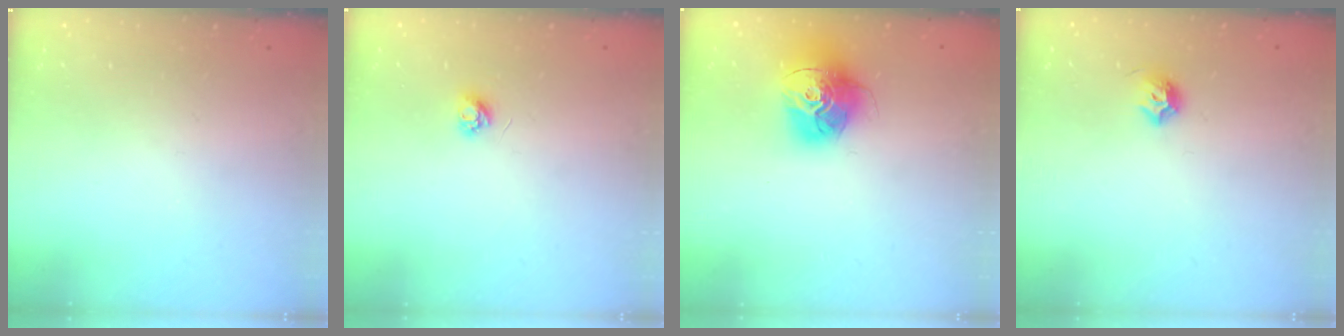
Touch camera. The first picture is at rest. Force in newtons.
{"total": 3.2, "press": 3.1, "slide": 0.4}
{"total": 15.7, "press": 15.7, "slide": 1.4}
{"total": 6.8, "press": 6.7, "slide": 0.8}